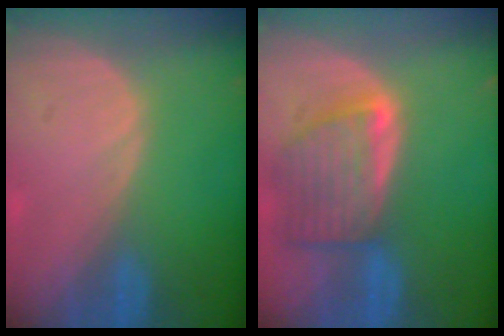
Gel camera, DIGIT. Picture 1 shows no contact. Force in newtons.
{"total": 7.9, "press": 7.1, "slide": 3.4}